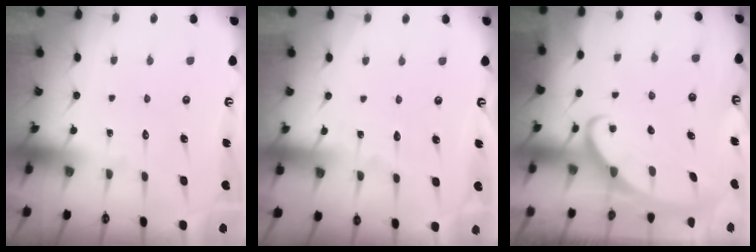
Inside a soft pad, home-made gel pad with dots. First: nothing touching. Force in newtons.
{"total": 1.7, "press": 1.7, "slide": 0.2}
{"total": 2.1, "press": 2.1, "slide": 0.3}